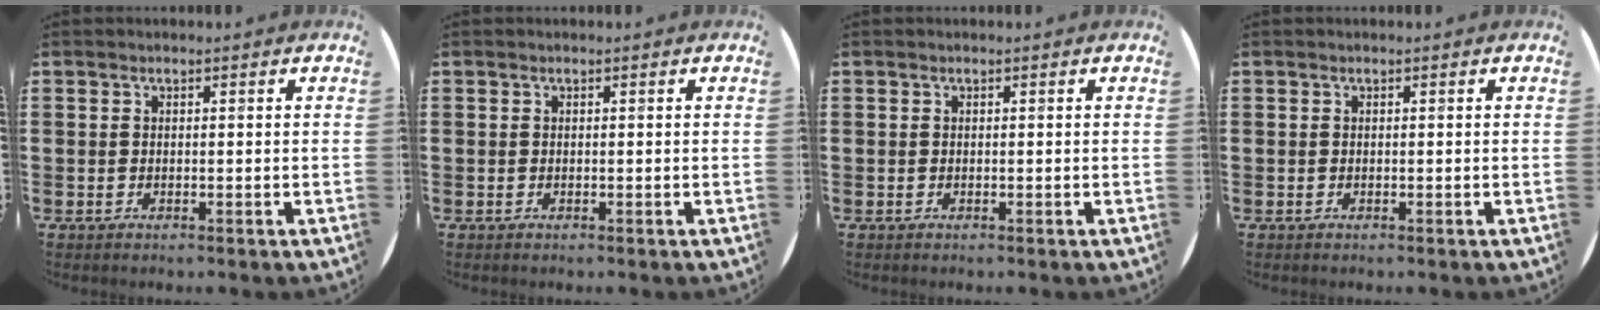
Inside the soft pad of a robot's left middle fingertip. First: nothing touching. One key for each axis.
{"total": 0.0}
{"total": 0.0}
{"total": 0.0}